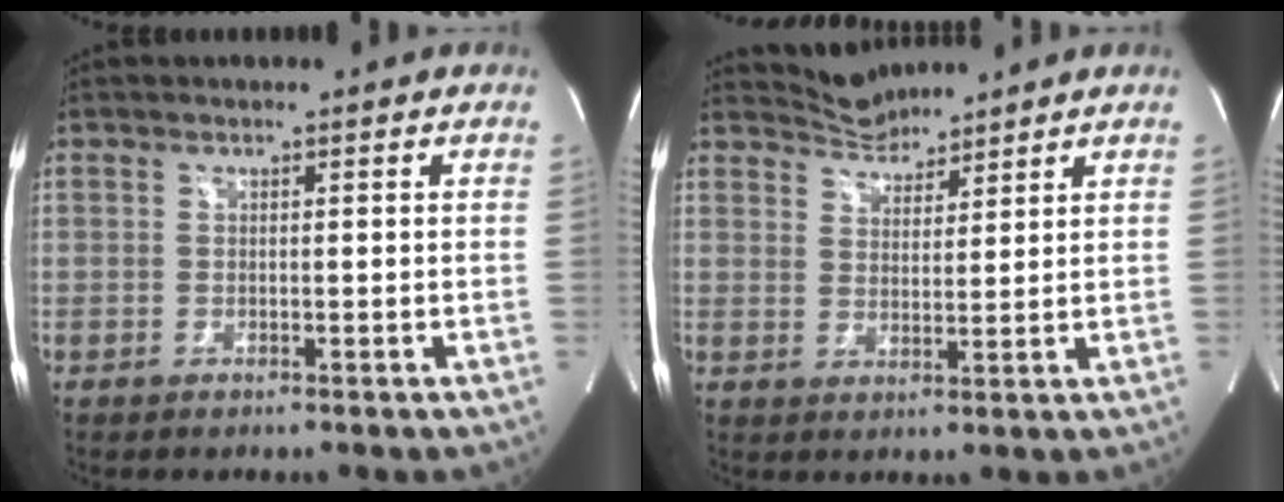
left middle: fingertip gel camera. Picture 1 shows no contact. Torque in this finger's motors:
{"motor_torque": [-0.20, -0.22, -0.09, -0.02]}